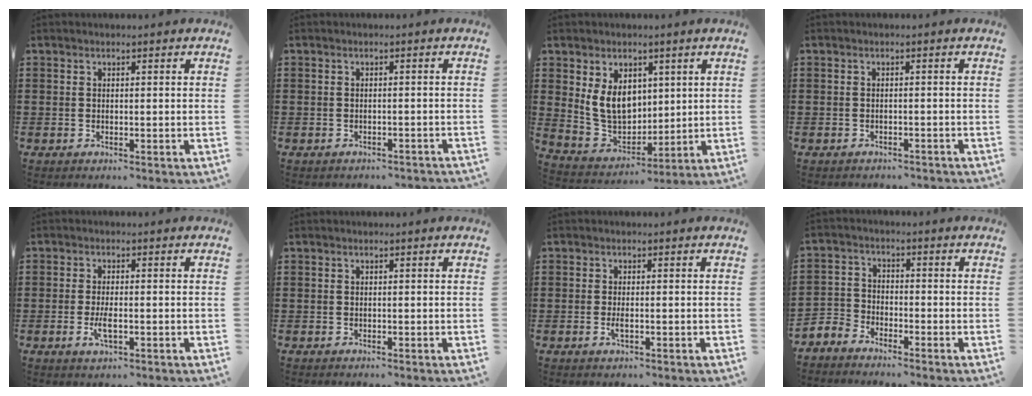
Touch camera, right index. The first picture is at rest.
{"total": 1.2, "force": [-1.1, 0.3, 0.1], "torque": [-0.006, 0.001, -0.024]}
{"total": 8.6, "force": [2.5, 6.6, 5.0], "torque": [-0.128, 0.005, 0.045]}
{"total": 1.1, "force": [-1.0, 0.3, 0.0], "torque": [-0.003, 0.002, -0.024]}
{"total": 3.0, "force": [-0.8, 0.9, 2.8], "torque": [-0.062, -0.007, -0.017]}
{"total": 0.0}
{"total": 1.4, "force": [-0.4, 0.4, 1.4], "torque": [-0.031, -0.004, -0.009]}
{"total": 3.1, "force": [-2.9, 0.9, 0.0], "torque": [-0.023, -0.001, -0.070]}